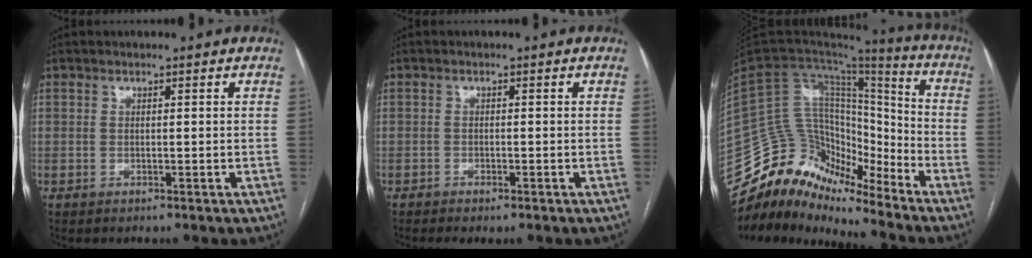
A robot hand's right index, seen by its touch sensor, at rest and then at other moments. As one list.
[{"total": 2.6, "force": [-1.9, 1.2, 1.3], "torque": [-0.025, -0.002, -0.023]}, {"total": 18.0, "force": [-16.4, 5.6, 5.0], "torque": [-0.087, 0.067, -0.291]}]